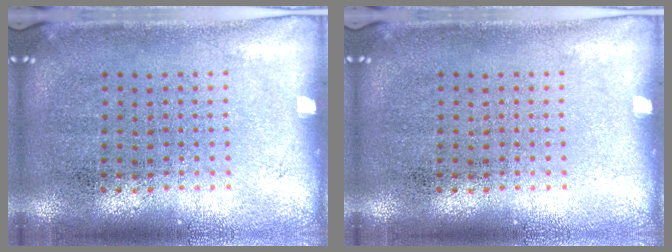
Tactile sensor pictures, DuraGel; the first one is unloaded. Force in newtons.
{"total": 0.0}